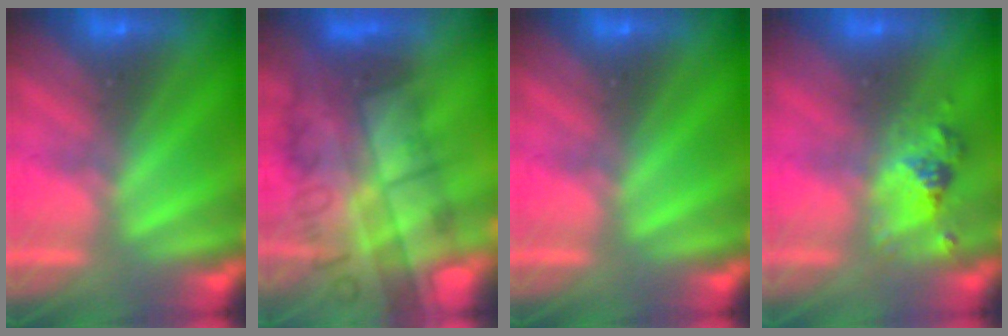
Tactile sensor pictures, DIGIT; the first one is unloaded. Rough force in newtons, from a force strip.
{"total": 10.9}
{"total": 0.0}
{"total": 2.4}